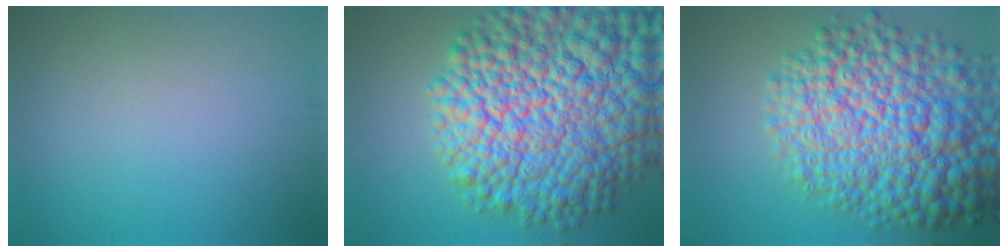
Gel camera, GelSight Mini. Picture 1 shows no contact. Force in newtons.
{"total": 18.6, "press": 18.6, "slide": 0.6}
{"total": 15.0, "press": 15.0, "slide": 0.4}